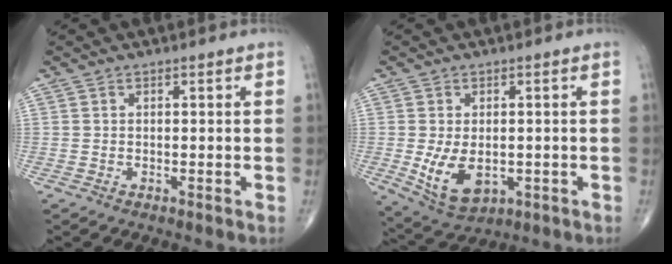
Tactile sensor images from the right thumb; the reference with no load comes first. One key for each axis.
{"total": 8.5, "fx": -1.5, "fy": 5.2, "fz": 6.6, "tx": -0.111, "ty": -0.011, "tz": -0.009}